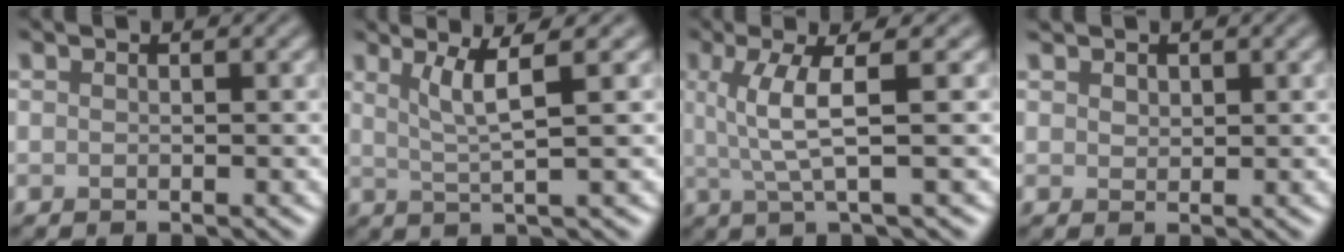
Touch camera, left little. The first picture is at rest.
{"total": 3.4, "force": [1.3, 0.4, 3.1], "torque": [-0.055, -0.001, 0.030]}
{"total": 4.3, "force": [0.7, 0.7, 4.2], "torque": [-0.081, 0.005, 0.018]}
{"total": 1.2, "force": [0.9, 0.7, 0.3], "torque": [-0.006, 0.001, 0.018]}